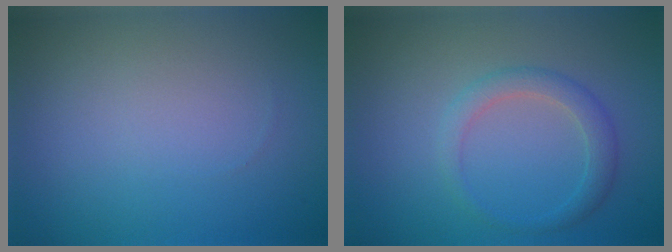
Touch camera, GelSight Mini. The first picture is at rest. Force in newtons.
{"total": 2.2, "press": 2.2, "slide": 0.2}